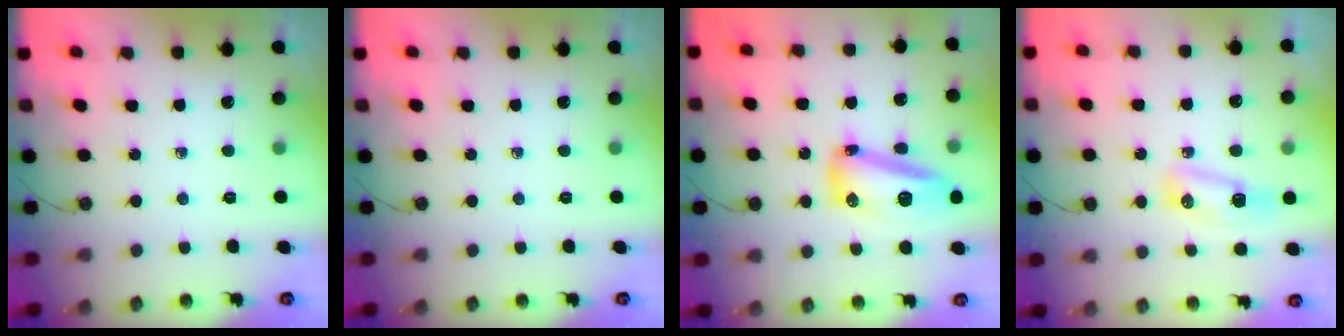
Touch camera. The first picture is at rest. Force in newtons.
{"total": 0.0}
{"total": 16.5, "press": 15.1, "slide": 6.5}
{"total": 7.3, "press": 7.2, "slide": 0.7}